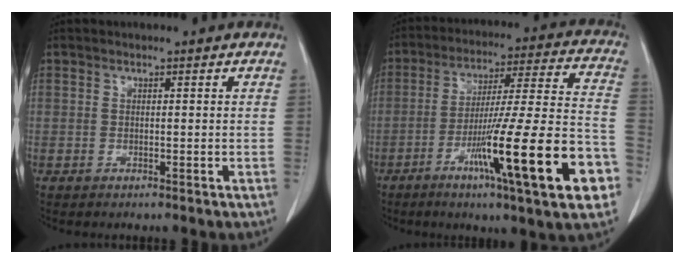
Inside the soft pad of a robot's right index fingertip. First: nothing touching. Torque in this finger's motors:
{"motor_torque": [1.64, -0.50, 0.89, 0.21]}